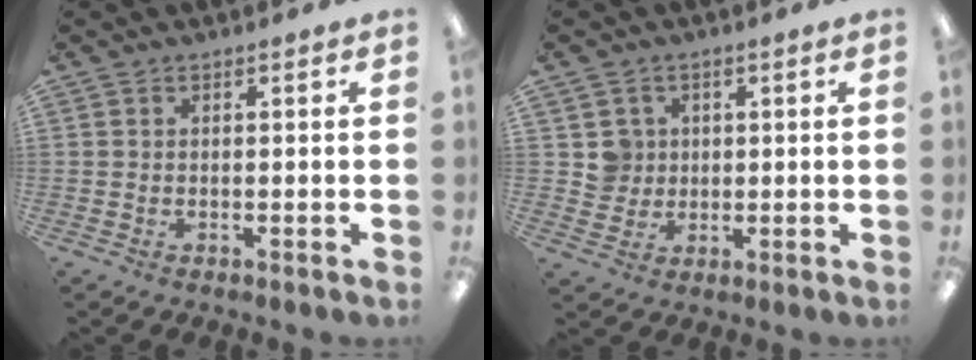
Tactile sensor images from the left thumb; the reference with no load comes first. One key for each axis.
{"total": 4.6, "fx": 1.2, "fy": 4.4, "fz": 0.0, "tx": 0.006, "ty": -0.002, "tz": 0.019}